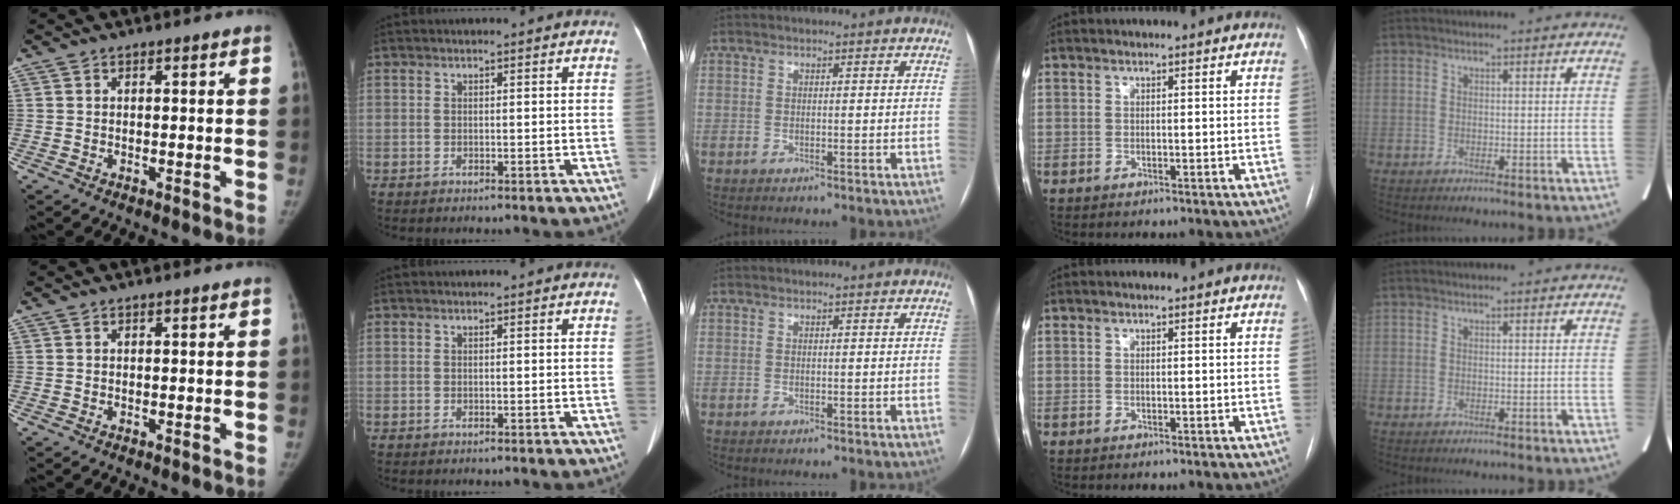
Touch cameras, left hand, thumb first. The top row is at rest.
{}